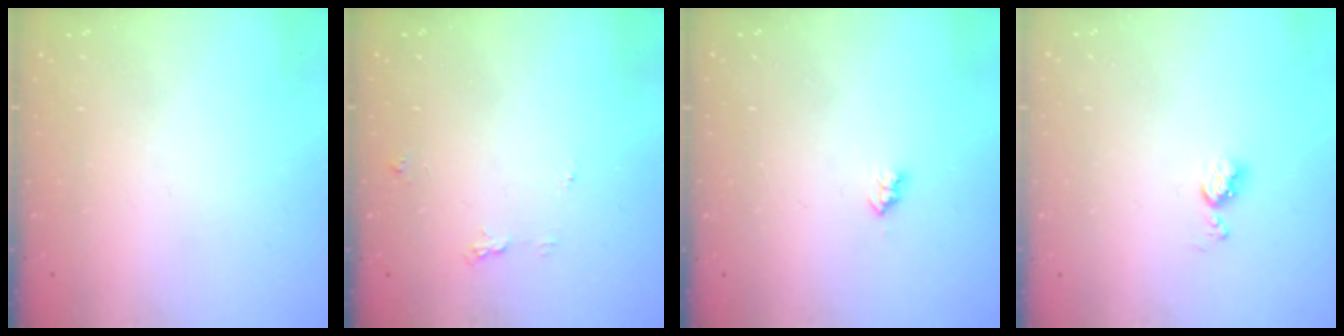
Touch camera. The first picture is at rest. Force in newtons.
{"total": 4.3, "press": 4.3, "slide": 0.4}
{"total": 2.6, "press": 2.5, "slide": 0.4}
{"total": 4.9, "press": 4.9, "slide": 0.5}